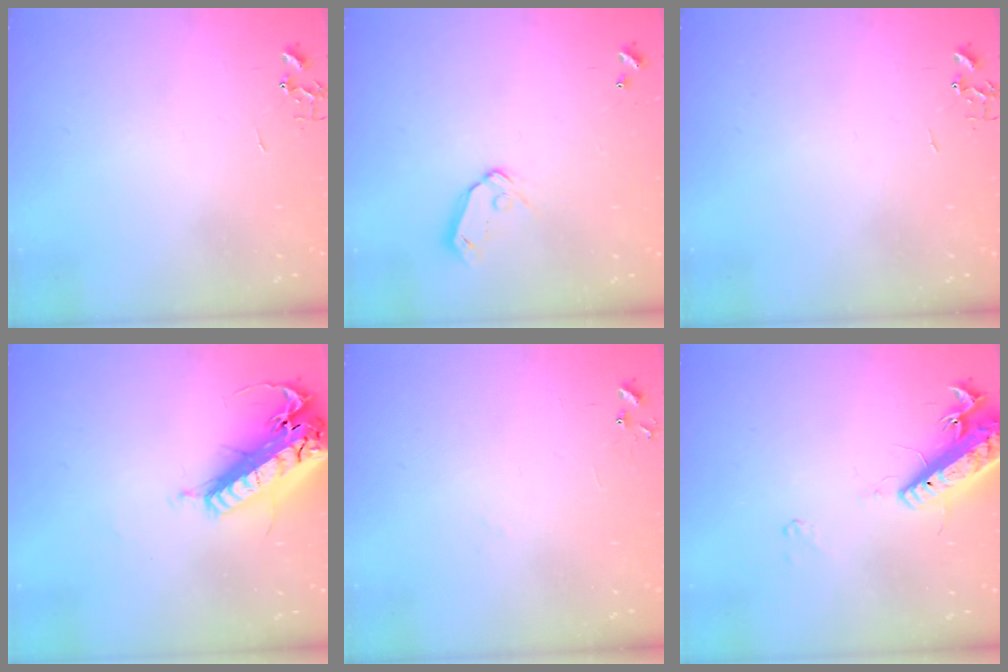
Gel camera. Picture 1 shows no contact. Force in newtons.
{"total": 7.1, "press": 7.1, "slide": 0.8}
{"total": 0.0}
{"total": 26.2, "press": 25.6, "slide": 5.5}
{"total": 6.8, "press": 6.8, "slide": 0.6}
{"total": 15.7, "press": 15.3, "slide": 3.5}